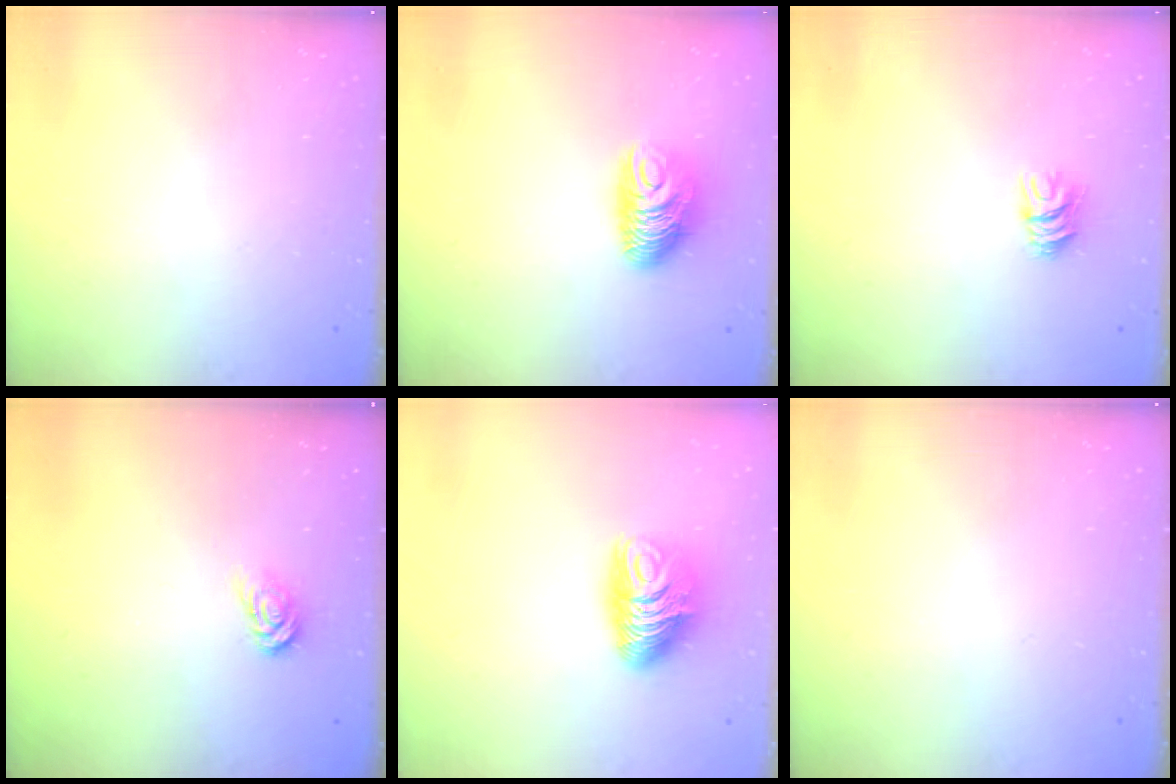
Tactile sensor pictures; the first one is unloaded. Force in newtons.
{"total": 9.5, "press": 9.4, "slide": 0.8}
{"total": 6.1, "press": 6.1, "slide": 0.3}
{"total": 3.3, "press": 3.3, "slide": 0.1}
{"total": 10.7, "press": 10.6, "slide": 0.7}
{"total": 0.0}